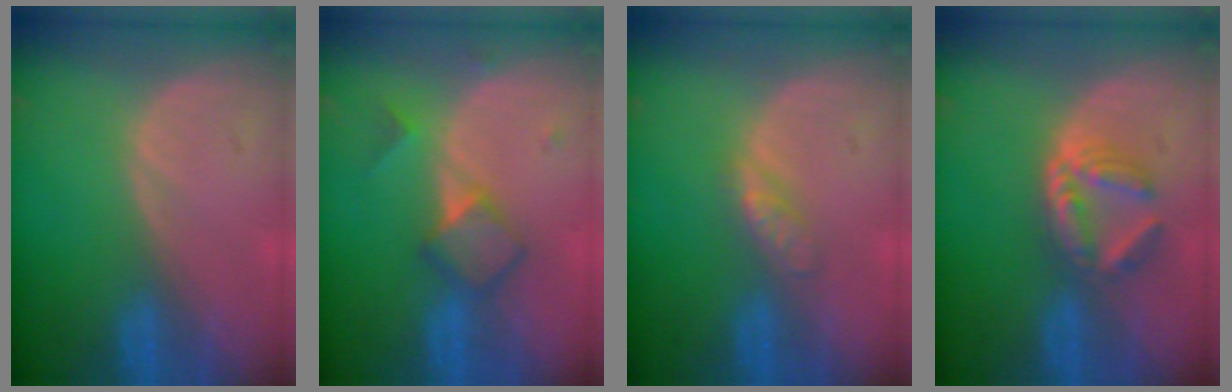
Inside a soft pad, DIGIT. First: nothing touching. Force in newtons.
{"total": 5.0, "press": 4.8, "slide": 1.3}
{"total": 2.7, "press": 2.7, "slide": 0.3}
{"total": 6.0, "press": 5.2, "slide": 3.1}